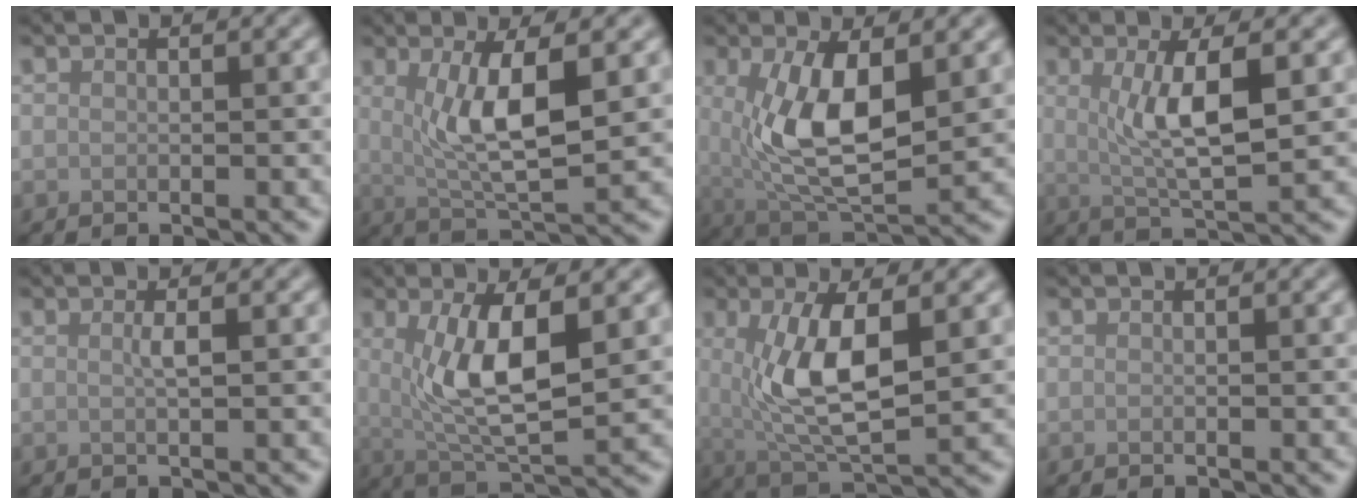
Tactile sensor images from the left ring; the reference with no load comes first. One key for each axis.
{"total": 6.1, "fx": 1.1, "fy": 1.6, "fz": 5.8, "tx": -0.108, "ty": -0.007, "tz": 0.025}
{"total": 8.2, "fx": 1.0, "fy": 3.6, "fz": 7.3, "tx": -0.148, "ty": -0.012, "tz": 0.022}
{"total": 5.4, "fx": 1.0, "fy": 1.2, "fz": 5.1, "tx": -0.095, "ty": -0.002, "tz": 0.023}
{"total": 1.3, "fx": 0.2, "fy": 0.3, "fz": 1.2, "tx": -0.020, "ty": 0.002, "tz": 0.000}
{"total": 6.7, "fx": 1.0, "fy": 2.2, "fz": 6.2, "tx": -0.125, "ty": -0.013, "tz": 0.026}
{"total": 7.2, "fx": 0.8, "fy": 2.6, "fz": 6.7, "tx": -0.139, "ty": -0.009, "tz": 0.019}
{"total": 0.0}